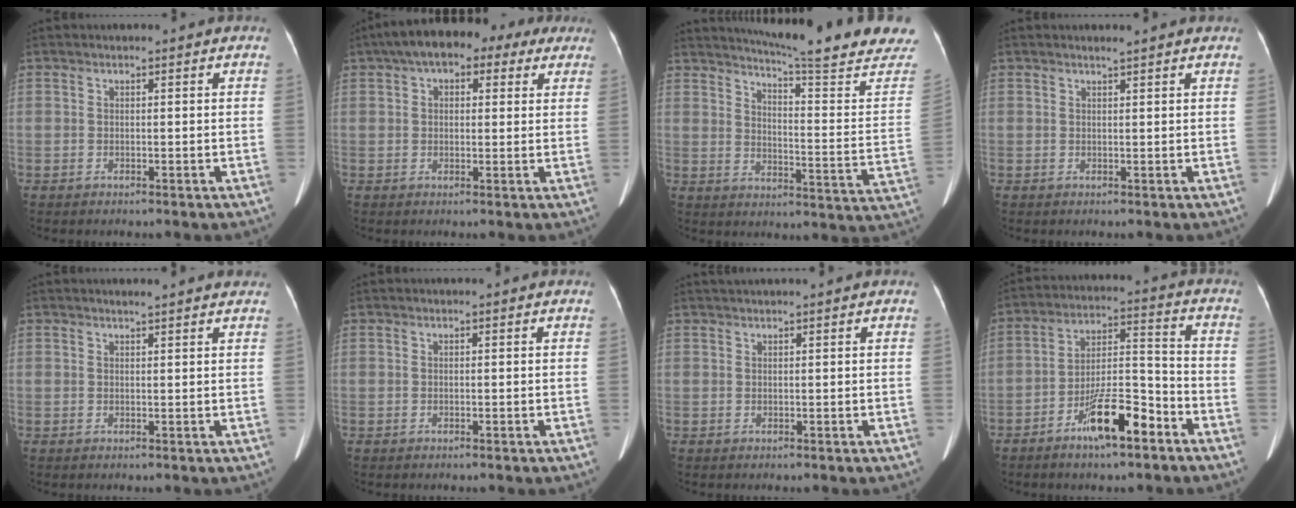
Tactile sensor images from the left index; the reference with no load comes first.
{"total": 11.3, "force": [7.0, 5.2, 7.2], "torque": [-0.102, 0.052, 0.100]}
{"total": 22.2, "force": [19.8, 0.2, 10.0], "torque": [-0.138, -0.084, 0.238]}
{"total": 1.5, "force": [1.3, -0.2, 0.7], "torque": [-0.012, 0.008, 0.023]}
{"total": 4.7, "force": [4.3, 0.3, 2.0], "torque": [-0.027, 0.013, 0.045]}
{"total": 0.0}
{"total": 2.7, "force": [2.3, -0.4, 1.2], "torque": [-0.011, 0.030, 0.043]}
{"total": 10.5, "force": [-6.5, 2.3, 8.0], "torque": [-0.143, 0.007, -0.110]}